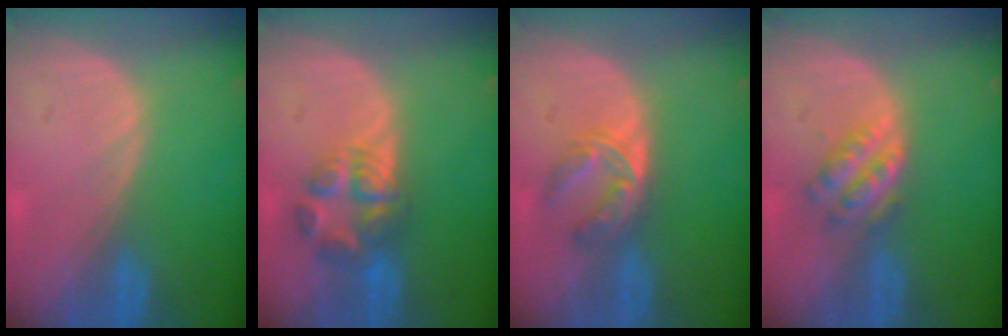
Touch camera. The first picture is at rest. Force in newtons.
{"total": 6.0, "press": 5.9, "slide": 0.7}
{"total": 5.8, "press": 4.7, "slide": 3.4}
{"total": 4.6, "press": 4.5, "slide": 1.0}